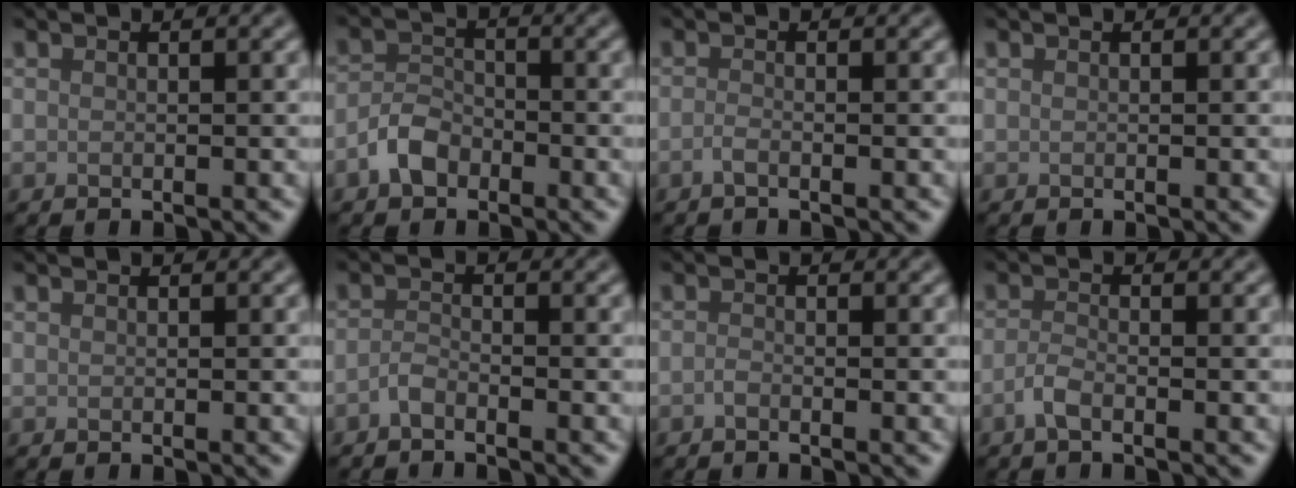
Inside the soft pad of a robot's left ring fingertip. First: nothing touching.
{"total": 2.9, "force": [-1.8, 1.8, 1.4], "torque": [-0.022, 0.009, -0.042]}
{"total": 1.0, "force": [-0.6, 0.3, 0.7], "torque": [-0.013, 0.000, -0.014]}
{"total": 0.0}
{"total": 0.0}
{"total": 1.3, "force": [-1.0, 0.4, 0.7], "torque": [-0.015, 0.002, -0.024]}
{"total": 0.6, "force": [-0.5, 0.2, 0.4], "torque": [-0.008, -0.001, -0.011]}
{"total": 1.6, "force": [-1.0, 0.5, 1.2], "torque": [-0.027, 0.001, -0.023]}